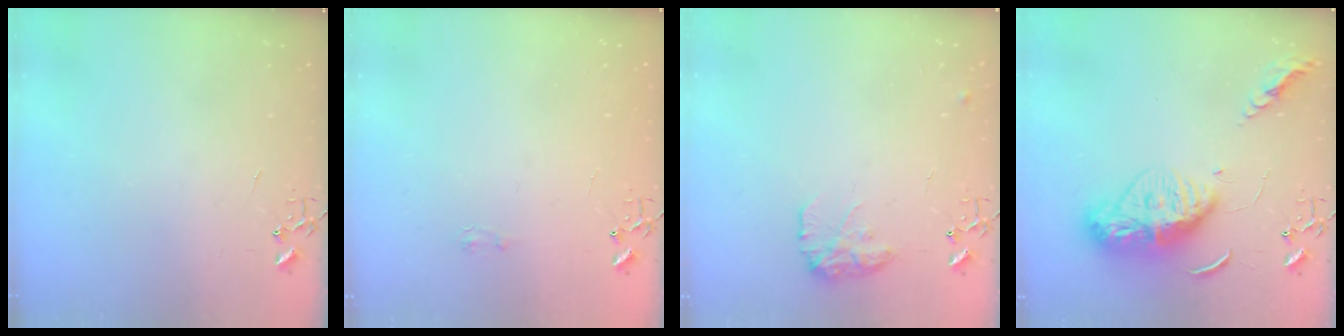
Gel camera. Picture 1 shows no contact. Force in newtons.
{"total": 4.1, "press": 4.0, "slide": 0.7}
{"total": 10.8, "press": 10.8, "slide": 0.6}
{"total": 13.5, "press": 13.5, "slide": 1.2}